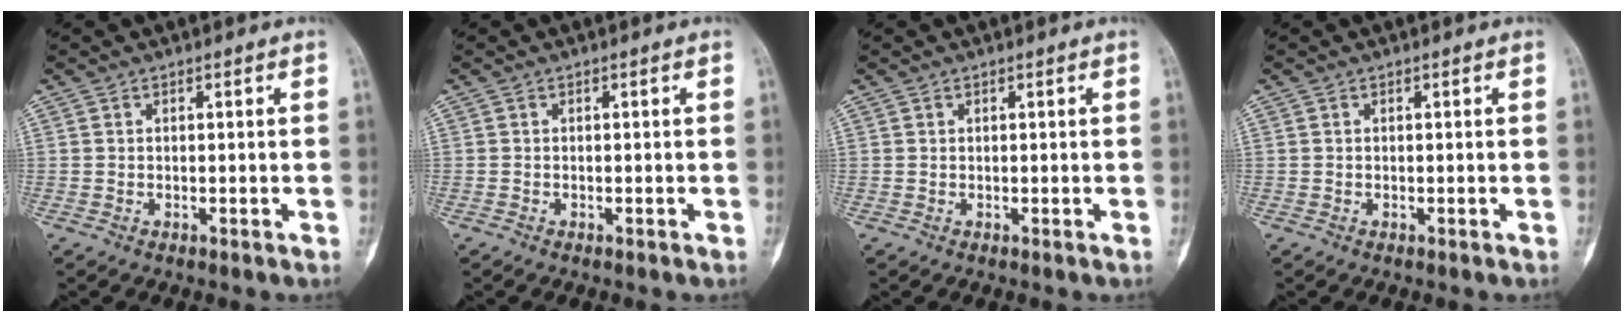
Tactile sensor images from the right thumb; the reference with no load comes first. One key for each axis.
{"total": 0.0}
{"total": 0.0}
{"total": 0.0}